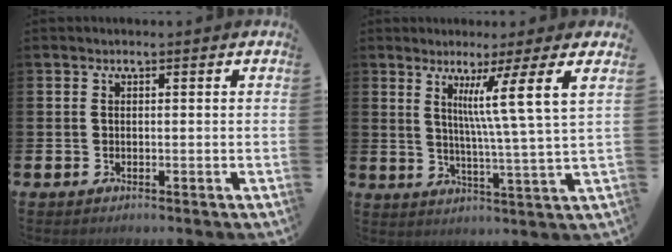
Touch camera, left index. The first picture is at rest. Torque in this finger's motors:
{"motor_torque": [1.33, -0.20, 0.31, 0.21]}